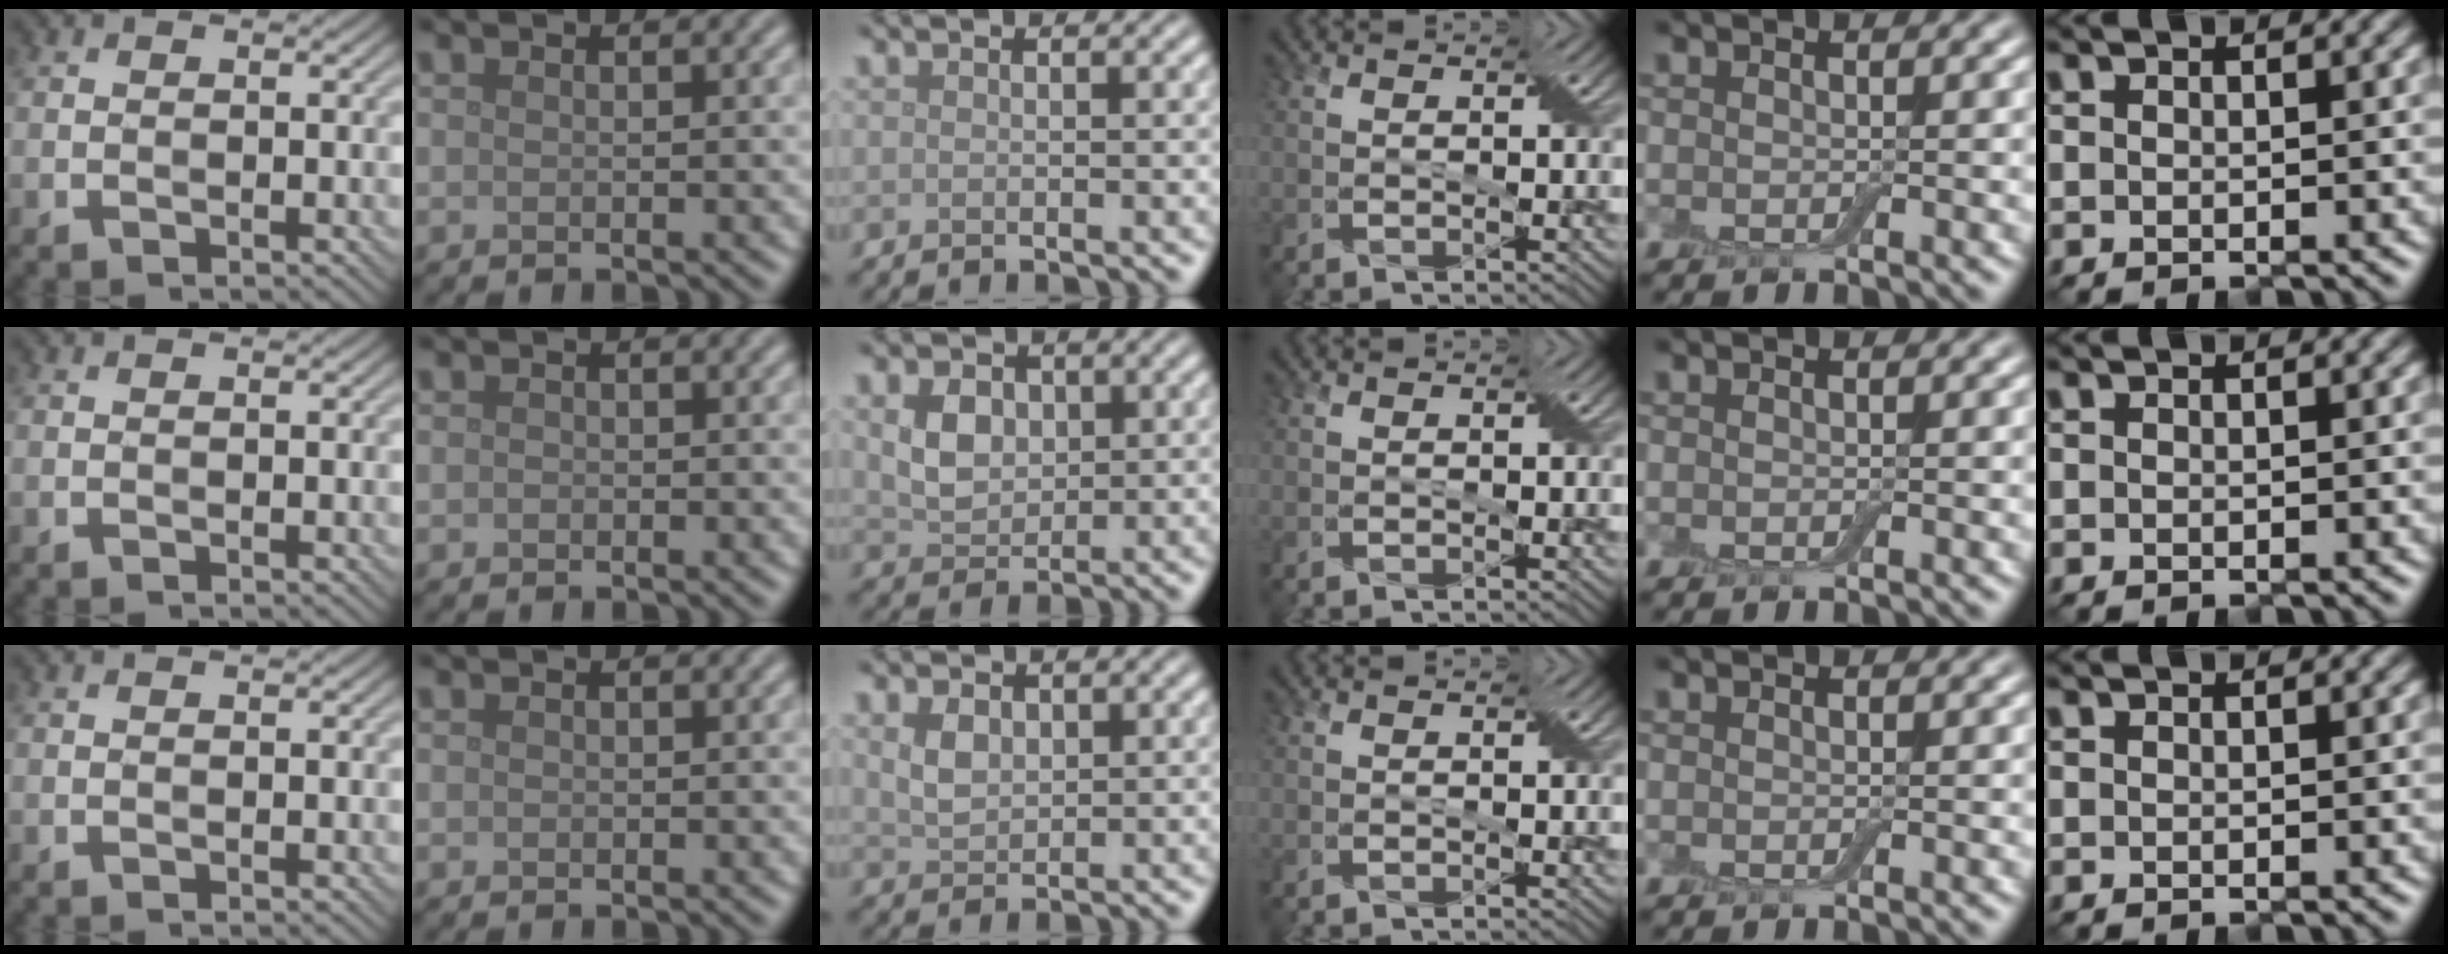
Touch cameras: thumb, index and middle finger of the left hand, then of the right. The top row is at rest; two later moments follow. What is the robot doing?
{"motion": "press", "object": "electronic device side button"}